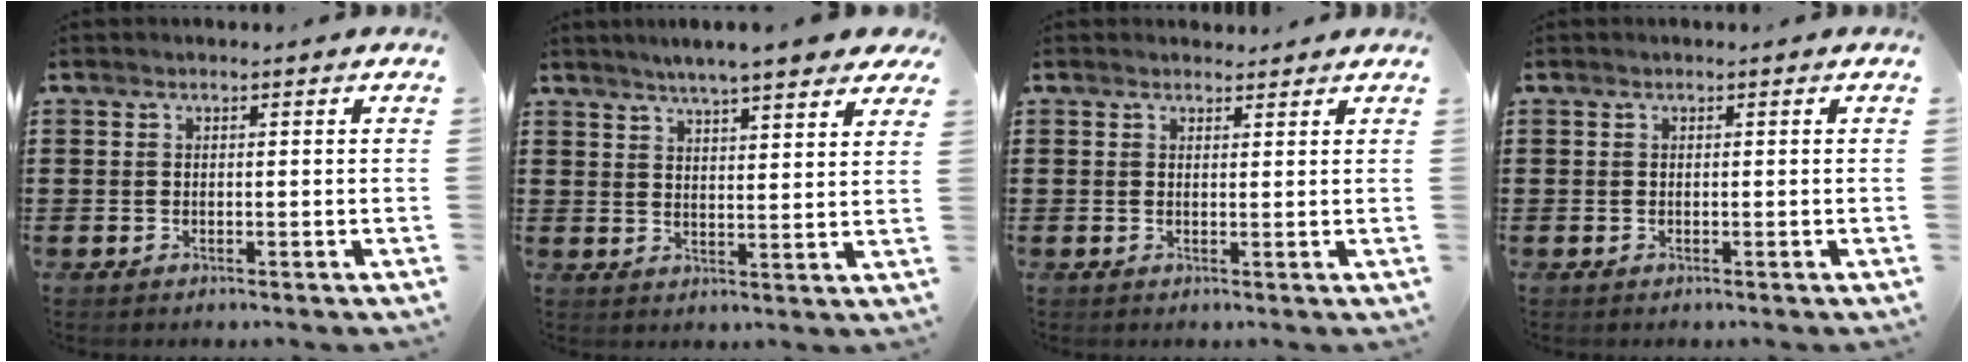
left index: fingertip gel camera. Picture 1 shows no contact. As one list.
[{"total": 5.1, "force": [4.6, 0.2, 2.2], "torque": [-0.059, -0.011, 0.081]}, {"total": 1.4, "force": [1.3, 0.5, 0.0], "torque": [0.006, 0.000, 0.024]}, {"total": 0.0}]